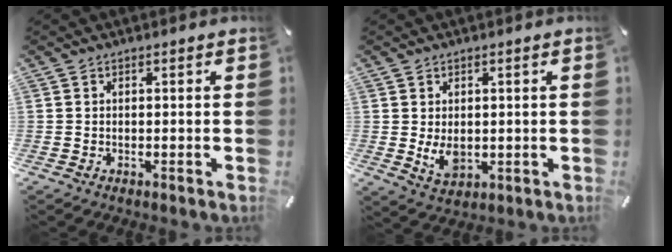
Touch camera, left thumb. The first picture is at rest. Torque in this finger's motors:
{"motor_torque": [0.93, 1.12, 0.46, -0.44, 0.21]}